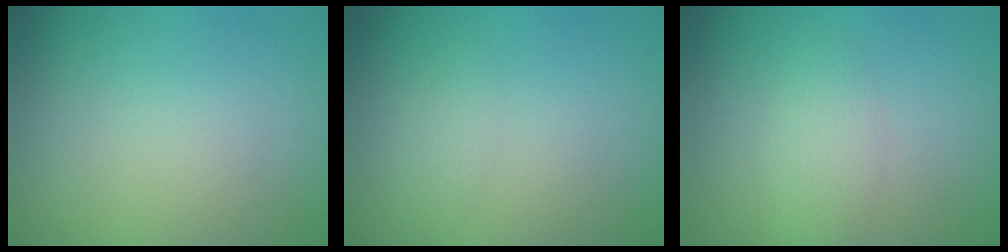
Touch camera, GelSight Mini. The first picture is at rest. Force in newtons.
{"total": 1.2, "press": 1.2, "slide": 0.1}
{"total": 2.3, "press": 2.3, "slide": 0.1}